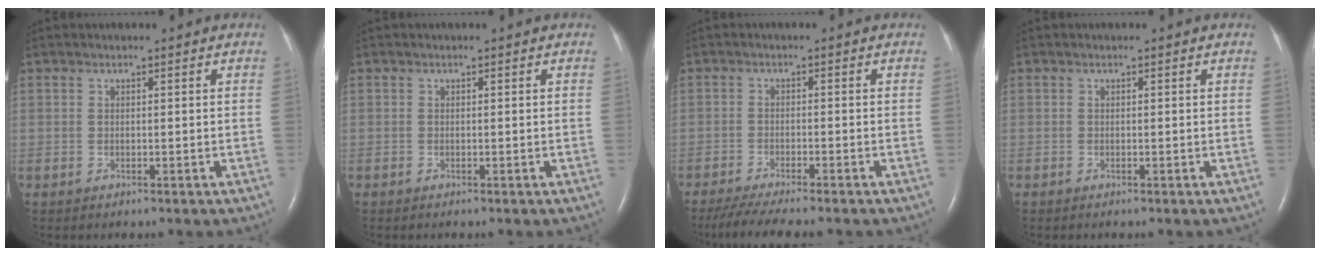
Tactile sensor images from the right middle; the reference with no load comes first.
{"total": 0.0}
{"total": 8.6, "force": [-7.4, 0.5, 4.4], "torque": [-0.068, -0.019, -0.116]}
{"total": 0.0}